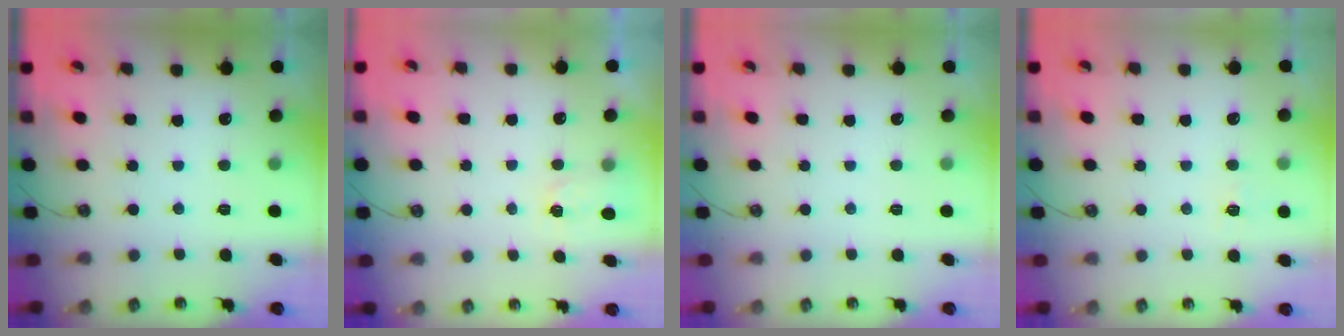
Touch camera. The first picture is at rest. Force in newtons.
{"total": 3.3, "press": 3.3, "slide": 0.2}
{"total": 0.0}
{"total": 5.1, "press": 5.1, "slide": 0.6}